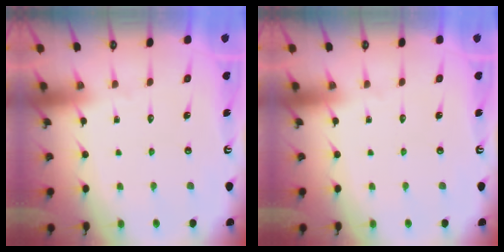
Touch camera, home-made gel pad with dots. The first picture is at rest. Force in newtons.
{"total": 0.0}